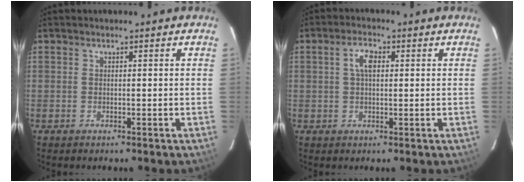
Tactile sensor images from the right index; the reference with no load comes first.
{"total": 3.8, "force": [0.9, 1.9, 3.1], "torque": [-0.059, 0.011, 0.018]}